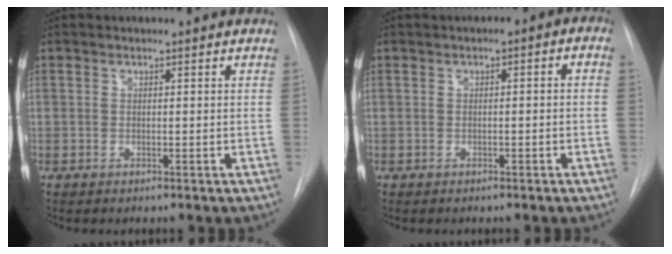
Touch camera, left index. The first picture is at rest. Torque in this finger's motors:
{"motor_torque": [0.53, -1.03, -0.07, 0.02]}